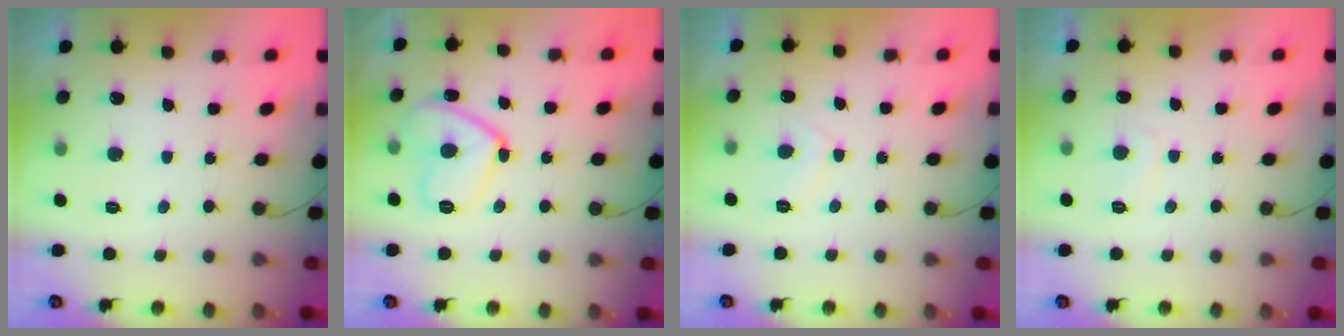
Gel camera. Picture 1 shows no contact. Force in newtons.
{"total": 12.4, "press": 12.1, "slide": 2.7}
{"total": 3.9, "press": 3.8, "slide": 0.6}
{"total": 2.0, "press": 1.9, "slide": 0.6}